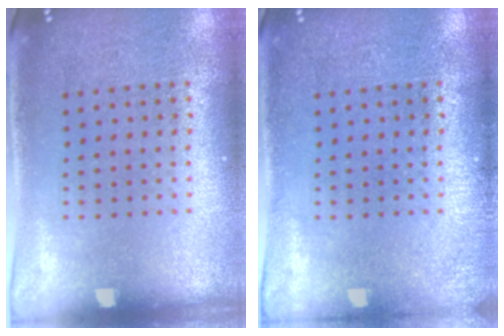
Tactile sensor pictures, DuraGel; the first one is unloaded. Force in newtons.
{"total": 1.0, "press": 1.0, "slide": 0.3}